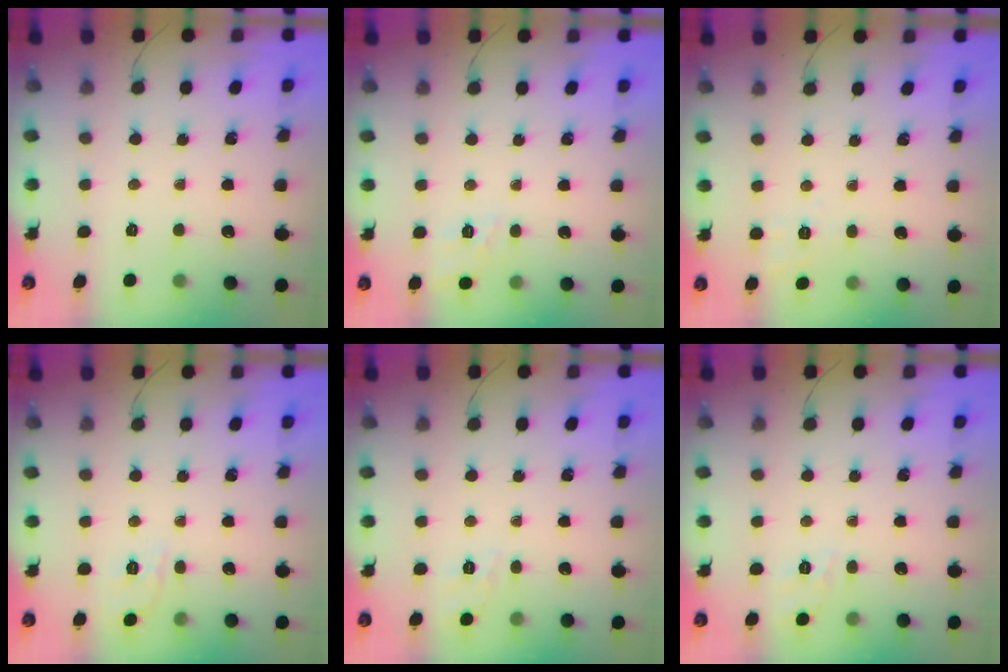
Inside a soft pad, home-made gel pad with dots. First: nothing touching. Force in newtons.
{"total": 9.4, "press": 9.3, "slide": 1.5}
{"total": 1.9, "press": 0.2, "slide": 1.9}
{"total": 5.6, "press": 5.4, "slide": 1.6}
{"total": 2.0, "press": 0.8, "slide": 1.9}
{"total": 2.0, "press": 0.8, "slide": 1.9}